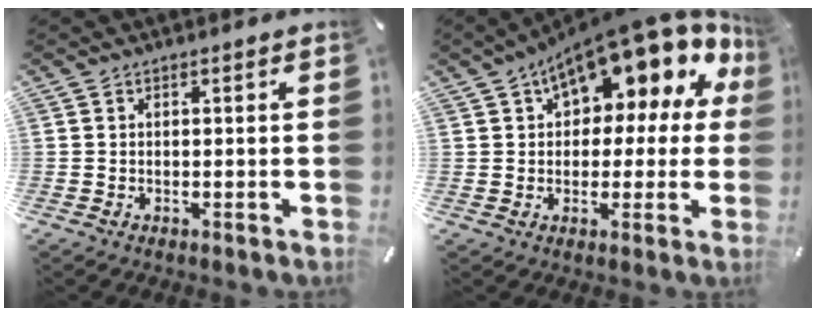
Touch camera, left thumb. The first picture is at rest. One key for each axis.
{"total": 15.6, "fx": 9.2, "fy": 7.3, "fz": 10.2, "tx": -0.140, "ty": -0.071, "tz": 0.153}